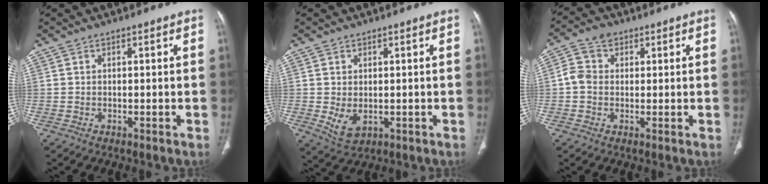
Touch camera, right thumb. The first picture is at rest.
{"total": 4.4, "force": [-0.5, 2.9, 3.3], "torque": [-0.057, -0.009, 0.006]}
{"total": 5.1, "force": [0.4, 4.5, 2.4], "torque": [-0.041, 0.015, 0.001]}